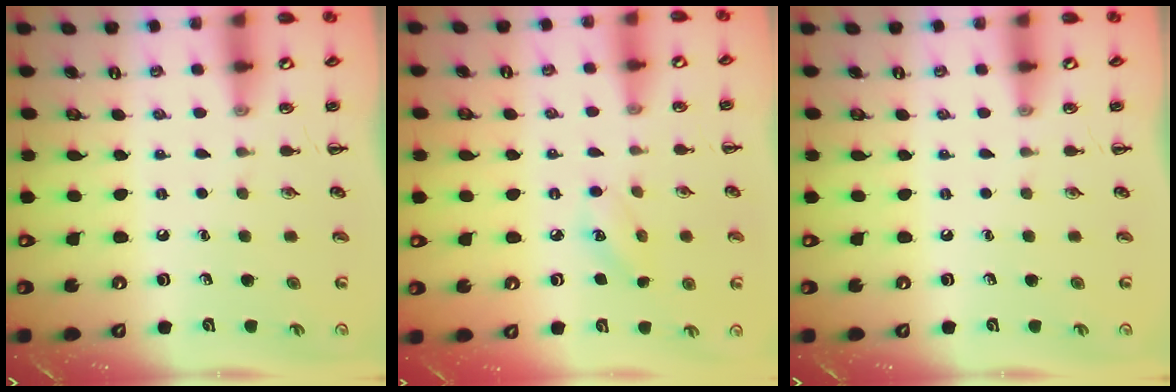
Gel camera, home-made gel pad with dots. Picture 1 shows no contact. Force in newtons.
{"total": 5.2, "press": 5.0, "slide": 1.4}
{"total": 0.0}